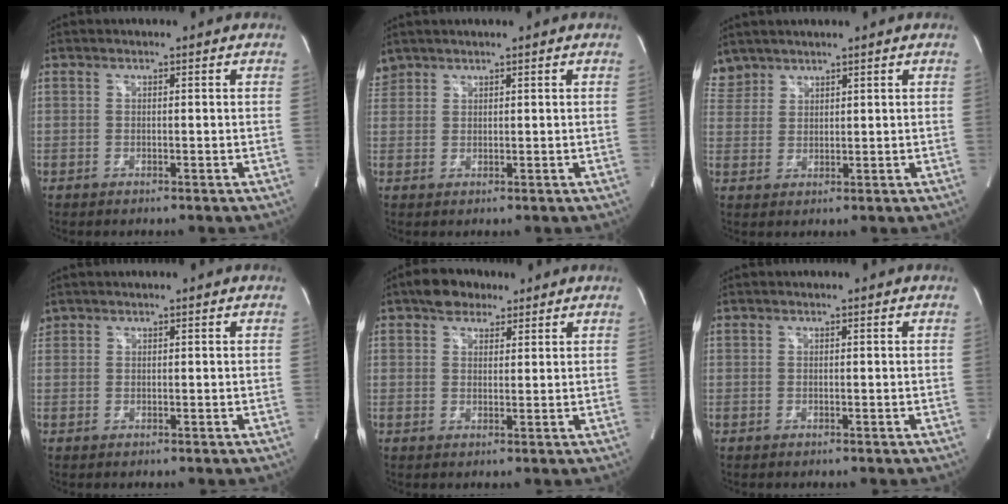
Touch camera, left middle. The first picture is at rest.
{"total": 2.3, "force": [2.1, 1.0, -0.1], "torque": [0.000, 0.014, 0.043]}
{"total": 3.9, "force": [3.5, 1.8, -0.2], "torque": [0.005, 0.012, 0.076]}
{"total": 1.3, "force": [1.0, 0.8, 0.1], "torque": [-0.003, 0.017, 0.020]}
{"total": 4.7, "force": [3.3, 2.8, 1.9], "torque": [-0.036, 0.015, 0.058]}
{"total": 0.0}